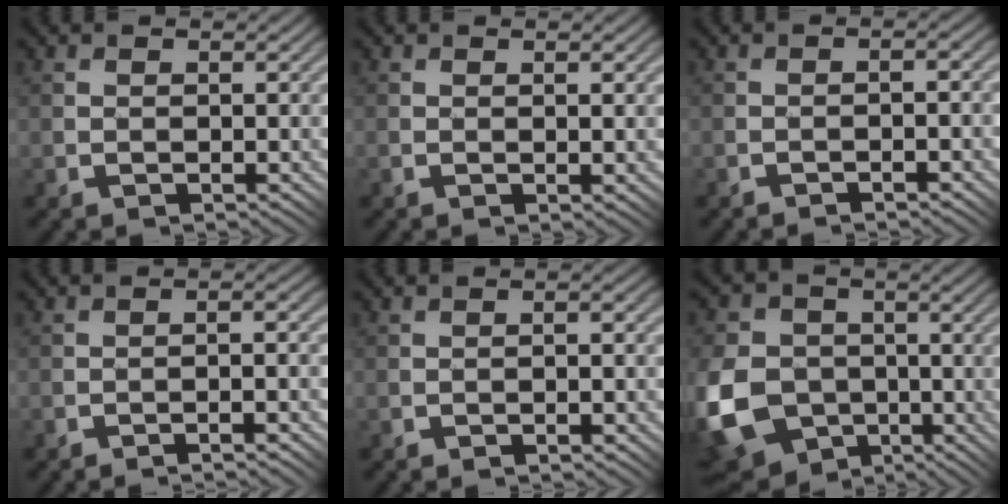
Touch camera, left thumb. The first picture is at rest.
{"total": 1.5, "force": [0.1, 0.0, 1.5], "torque": [-0.023, 0.002, 0.007]}
{"total": 2.1, "force": [-1.4, 0.3, 1.6], "torque": [-0.024, 0.008, -0.022]}
{"total": 3.9, "force": [-2.6, 0.2, 2.9], "torque": [-0.044, 0.005, -0.043]}
{"total": 2.1, "force": [-1.3, 0.5, 1.6], "torque": [-0.023, 0.007, -0.019]}
{"total": 12.4, "force": [-4.4, 9.9, 6.0], "torque": [-0.202, -0.045, -0.084]}